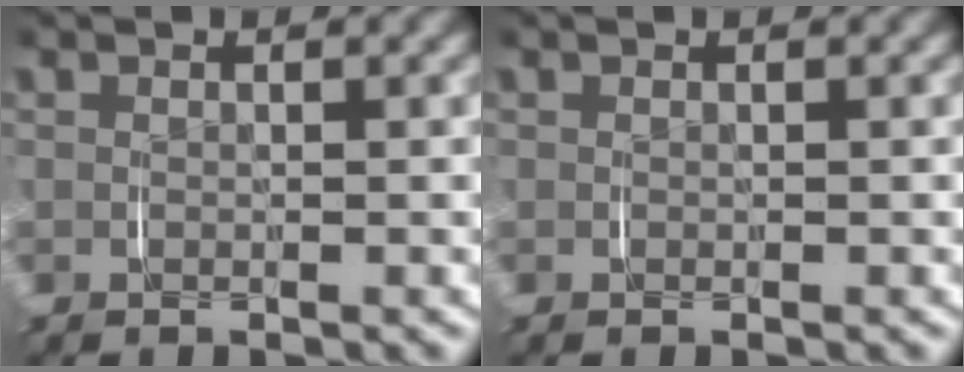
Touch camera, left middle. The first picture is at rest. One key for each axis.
{"total": 0.0}